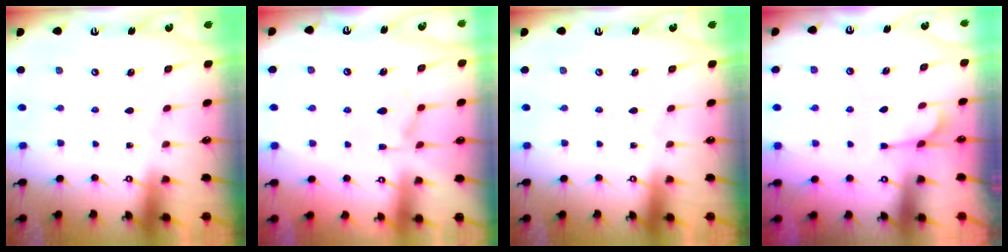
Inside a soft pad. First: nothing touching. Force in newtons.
{"total": 2.1, "press": 1.4, "slide": 1.5}
{"total": 0.0}
{"total": 4.4, "press": 4.2, "slide": 1.2}